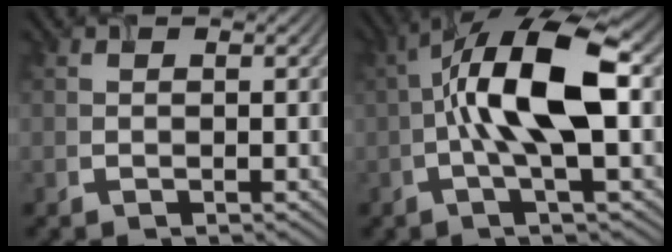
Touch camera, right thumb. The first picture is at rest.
{"total": 12.0, "force": [0.3, 3.9, 11.4], "torque": [-0.214, 0.023, -0.004]}